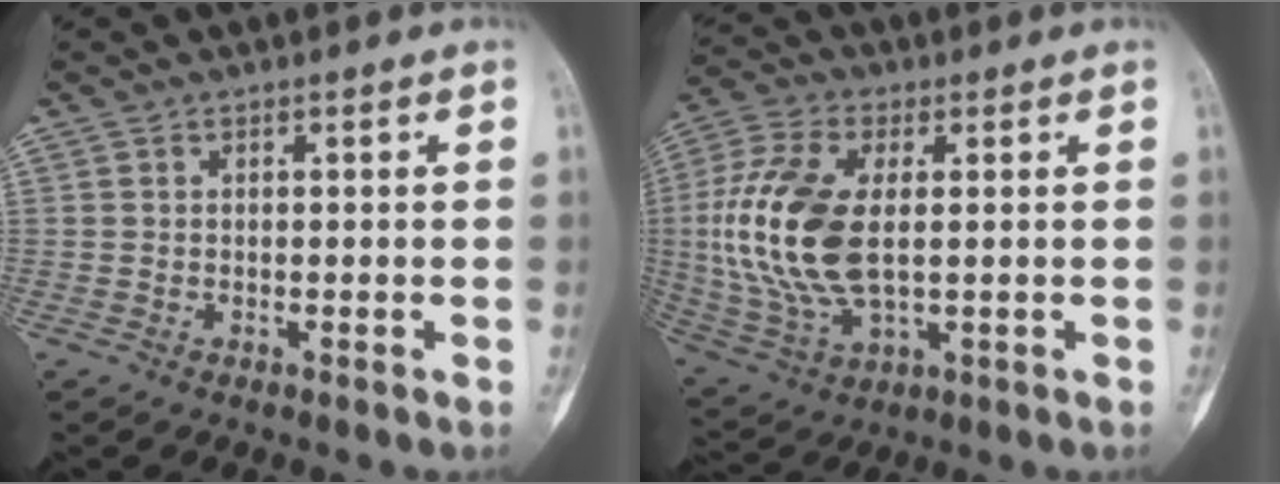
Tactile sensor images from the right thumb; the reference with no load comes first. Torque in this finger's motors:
{"motor_torque": [2.32, 2.31, 1.34, -1.43, 0.56]}